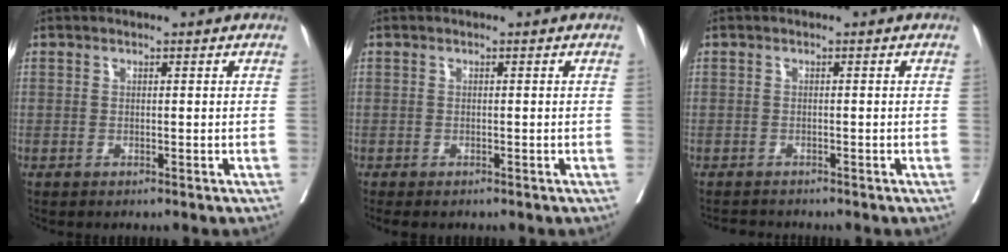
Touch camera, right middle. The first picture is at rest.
{"total": 2.3, "force": [-2.0, 0.9, 1.0], "torque": [-0.013, -0.007, -0.025]}
{"total": 2.4, "force": [-2.3, 0.5, 0.3], "torque": [-0.004, -0.008, -0.037]}